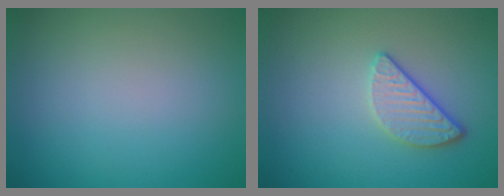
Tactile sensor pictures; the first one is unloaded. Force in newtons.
{"total": 2.6, "press": 2.3, "slide": 1.3}